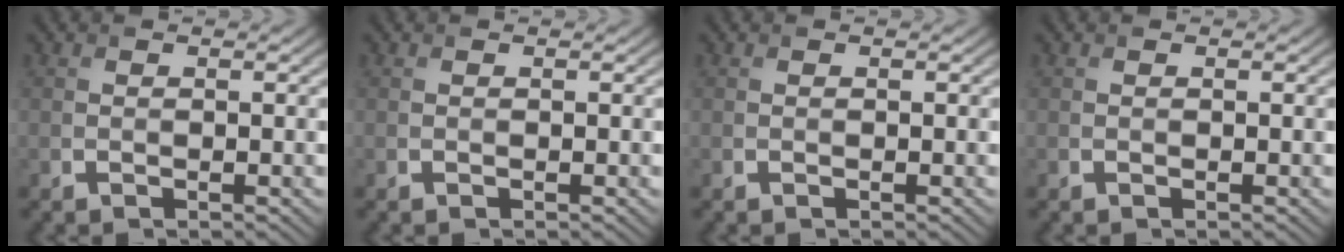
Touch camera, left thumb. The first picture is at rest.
{"total": 0.0}
{"total": 0.0}
{"total": 0.0}